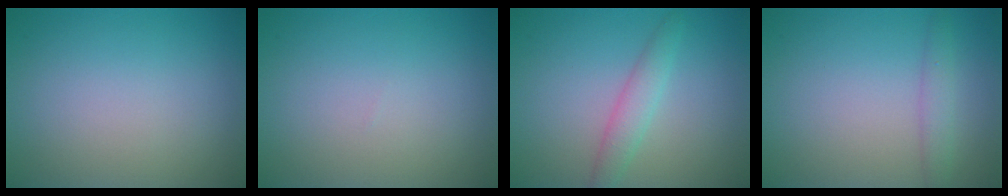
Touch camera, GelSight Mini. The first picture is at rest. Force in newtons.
{"total": 0.0}
{"total": 2.3, "press": 2.3, "slide": 0.2}
{"total": 1.7, "press": 1.7, "slide": 0.1}